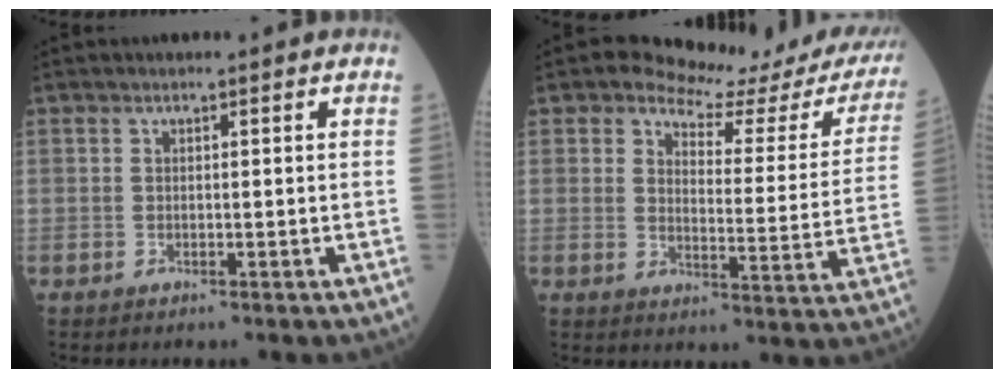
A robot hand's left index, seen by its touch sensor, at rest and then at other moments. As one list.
[{"total": 16.0, "force": [14.6, 4.3, 4.9], "torque": [-0.044, -0.051, 0.152]}]